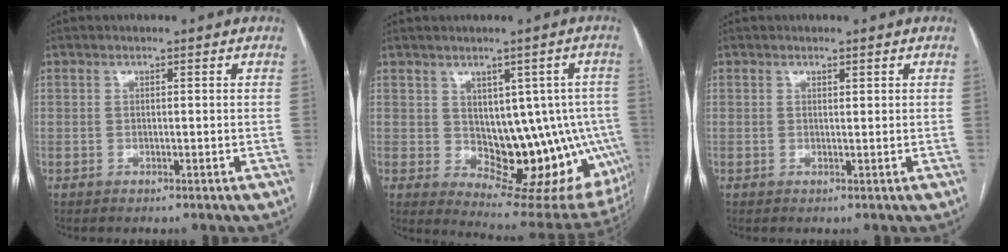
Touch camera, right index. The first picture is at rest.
{"total": 14.7, "force": [-1.1, 8.4, 12.0], "torque": [-0.118, 0.014, 0.007]}
{"total": 0.5, "force": [0.4, 0.1, 0.3], "torque": [-0.007, -0.002, 0.005]}